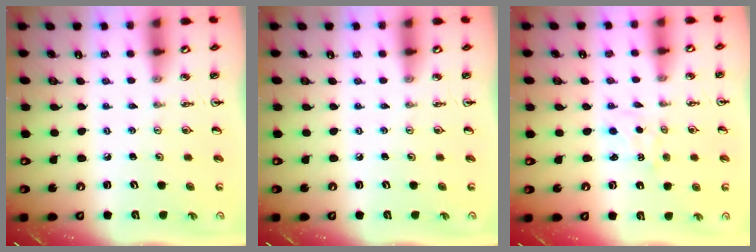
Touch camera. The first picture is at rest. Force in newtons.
{"total": 0.0}
{"total": 2.1, "press": 2.1, "slide": 0.2}